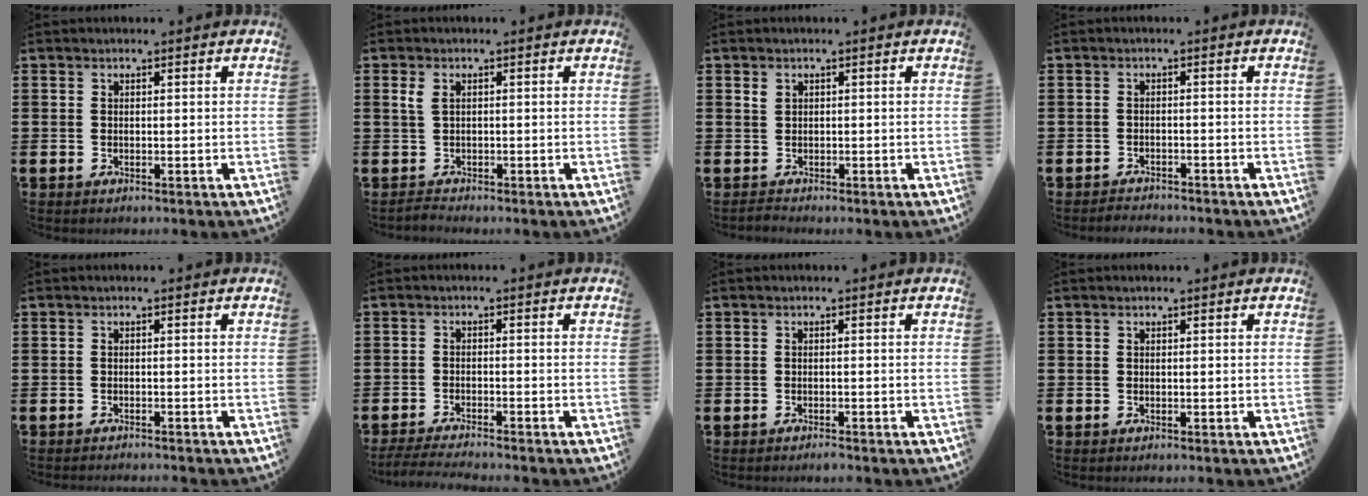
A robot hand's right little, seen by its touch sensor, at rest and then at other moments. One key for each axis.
{"total": 1.6, "fx": 0.1, "fy": 1.1, "fz": 1.1, "tx": -0.019, "ty": 0.002, "tz": 0.000}
{"total": 1.0, "fx": 0.3, "fy": 0.9, "fz": 0.2, "tx": -0.001, "ty": 0.002, "tz": 0.004}
{"total": 1.4, "fx": -1.3, "fy": 0.0, "fz": -0.2, "tx": -0.002, "ty": 0.005, "tz": -0.029}
{"total": 0.6, "fx": -0.6, "fy": -0.1, "fz": 0.0, "tx": 0.001, "ty": -0.001, "tz": -0.013}
{"total": 2.0, "fx": -2.0, "fy": -0.2, "fz": 0.4, "tx": -0.009, "ty": 0.004, "tz": -0.039}
{"total": 0.7, "fx": -0.6, "fy": 0.0, "fz": 0.2, "tx": -0.006, "ty": -0.004, "tz": -0.012}
{"total": 0.0}